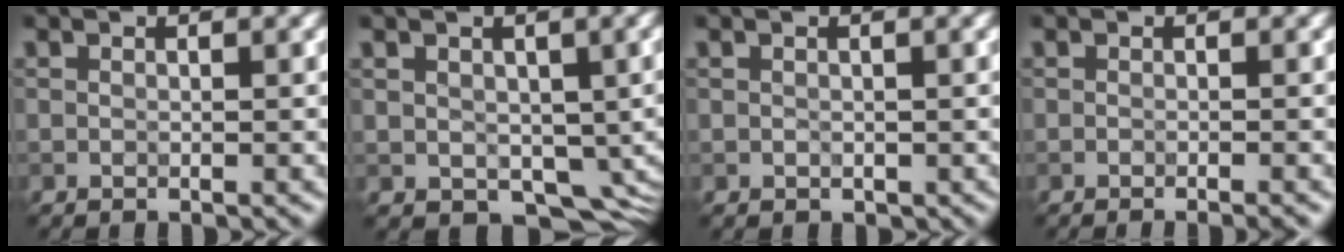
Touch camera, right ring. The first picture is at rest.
{"total": 6.5, "force": [-0.1, 4.7, 4.6], "torque": [-0.069, -0.026, 0.006]}
{"total": 0.9, "force": [-0.1, 0.7, 0.5], "torque": [-0.007, -0.002, 0.000]}
{"total": 0.8, "force": [-0.7, -0.3, 0.3], "torque": [-0.002, 0.004, -0.012]}